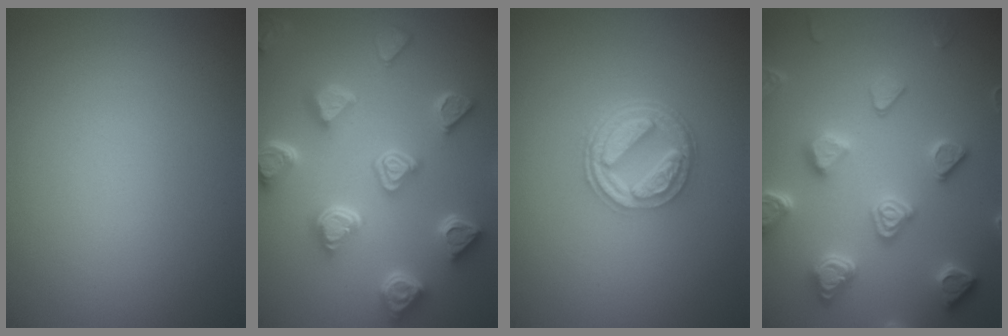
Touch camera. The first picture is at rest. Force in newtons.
{"total": 7.0, "press": 5.6, "slide": 4.1}
{"total": 4.9, "press": 3.7, "slide": 3.2}
{"total": 5.0, "press": 4.8, "slide": 1.2}